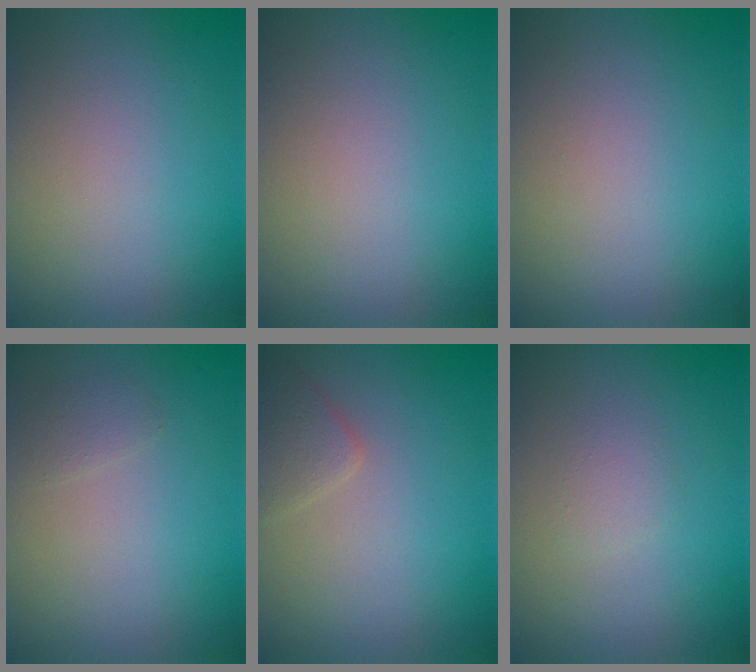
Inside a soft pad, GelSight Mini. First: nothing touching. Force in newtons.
{"total": 0.0}
{"total": 0.0}
{"total": 0.9, "press": 0.9, "slide": 0.0}
{"total": 1.8, "press": 1.8, "slide": 0.0}
{"total": 1.0, "press": 1.0, "slide": 0.0}